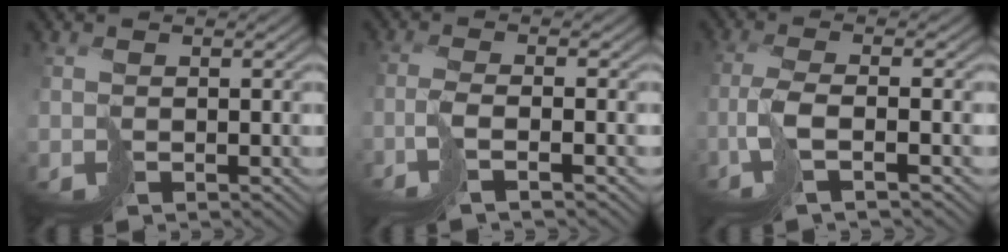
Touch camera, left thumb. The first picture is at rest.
{"total": 2.4, "force": [-1.1, -0.1, 2.1], "torque": [-0.029, 0.006, -0.038]}
{"total": 3.9, "force": [-1.0, 0.5, 3.7], "torque": [-0.065, 0.006, -0.038]}